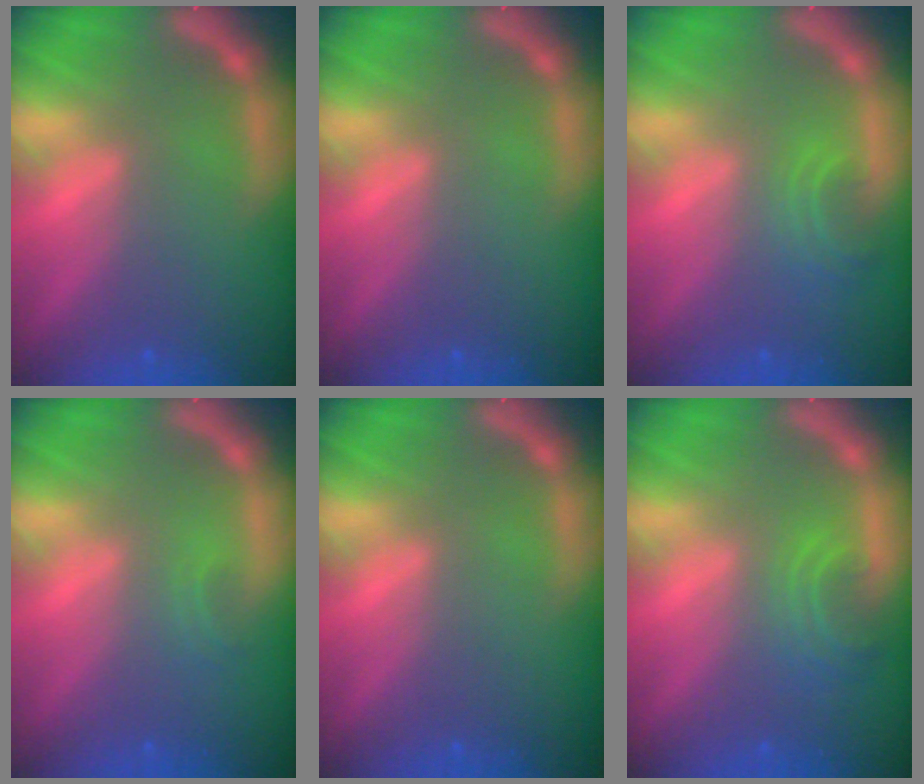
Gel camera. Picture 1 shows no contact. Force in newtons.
{"total": 0.0}
{"total": 2.4}
{"total": 0.9}
{"total": 0.0}
{"total": 2.9}